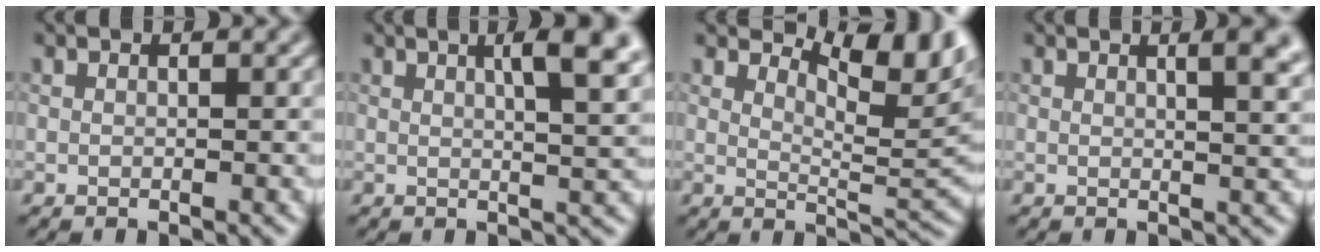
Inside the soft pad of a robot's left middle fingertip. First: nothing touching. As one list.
[{"total": 6.2, "force": [2.3, 1.7, 5.5], "torque": [-0.051, 0.015, 0.024]}, {"total": 6.7, "force": [4.3, 2.1, 4.7], "torque": [-0.066, -0.004, 0.070]}, {"total": 4.7, "force": [2.0, 1.9, 3.9], "torque": [-0.022, 0.011, 0.015]}]